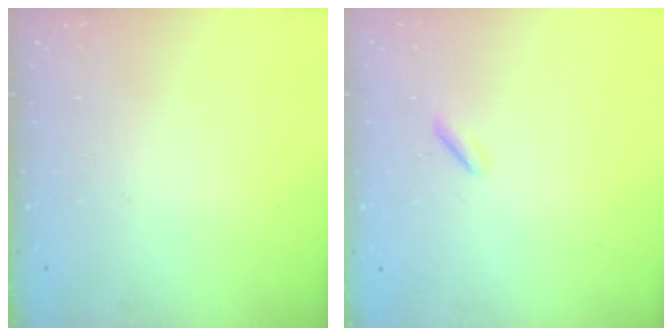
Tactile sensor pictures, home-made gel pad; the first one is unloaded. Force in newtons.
{"total": 1.0, "press": 0.9, "slide": 0.4}